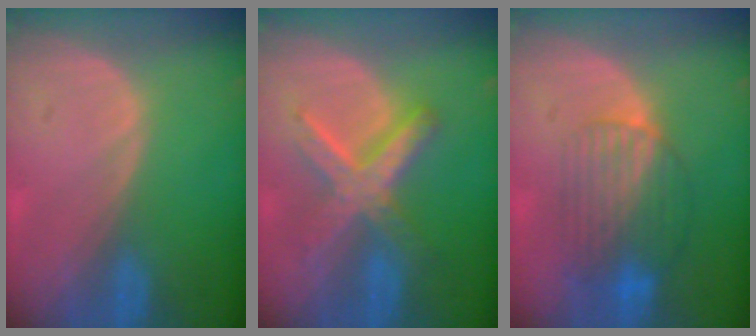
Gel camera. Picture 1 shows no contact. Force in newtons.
{"total": 7.6, "press": 7.6, "slide": 0.5}
{"total": 8.1, "press": 7.4, "slide": 3.2}